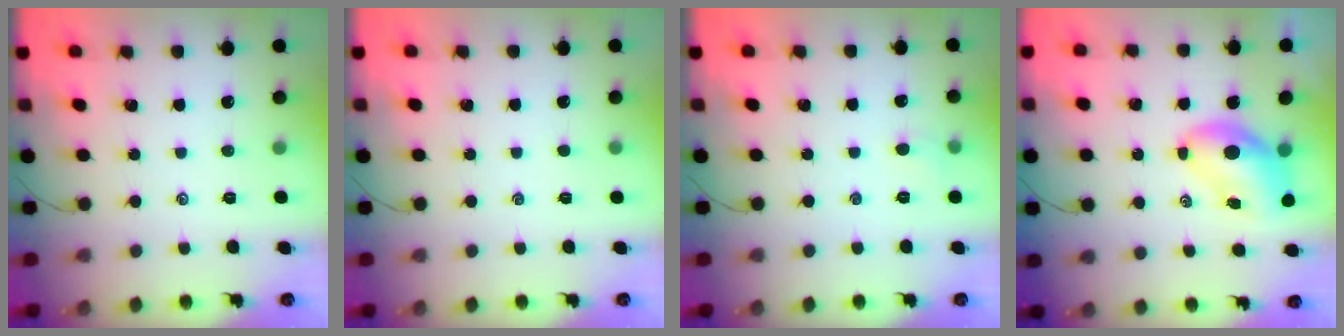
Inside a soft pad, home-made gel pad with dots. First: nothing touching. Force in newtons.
{"total": 0.0}
{"total": 3.9, "press": 3.7, "slide": 1.2}
{"total": 8.4, "press": 8.1, "slide": 2.0}